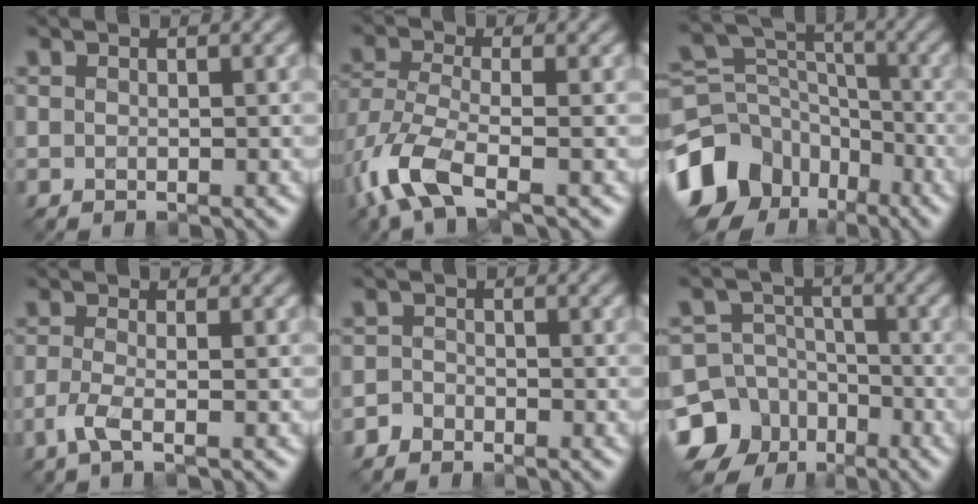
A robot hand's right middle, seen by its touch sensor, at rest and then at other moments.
{"total": 6.6, "force": [-3.4, 2.5, 5.1], "torque": [-0.132, -0.012, -0.080]}
{"total": 13.1, "force": [-8.0, 9.2, 4.9], "torque": [-0.128, -0.003, -0.129]}
{"total": 2.3, "force": [-1.1, 0.5, 1.9], "torque": [-0.044, -0.007, -0.032]}
{"total": 1.4, "force": [-1.1, 0.9, 0.0], "torque": [0.005, 0.005, -0.025]}
{"total": 11.7, "force": [-6.7, 9.1, 2.8], "torque": [-0.064, -0.038, -0.137]}